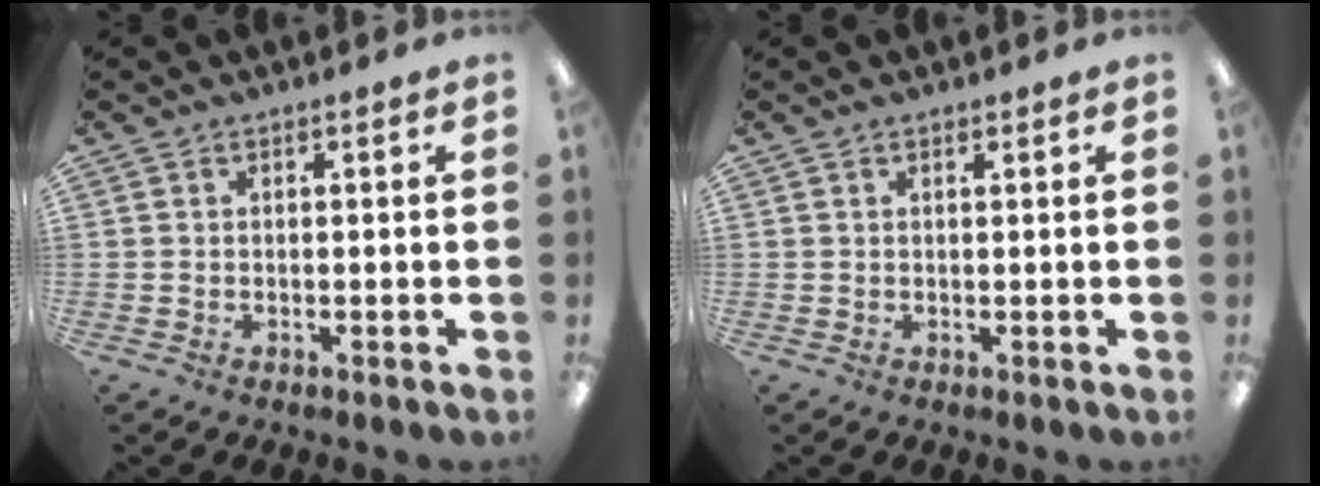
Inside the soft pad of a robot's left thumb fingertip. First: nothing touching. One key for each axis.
{"total": 0.5, "fx": 0.5, "fy": 0.2, "fz": 0.1, "tx": -0.002, "ty": 0.001, "tz": 0.009}